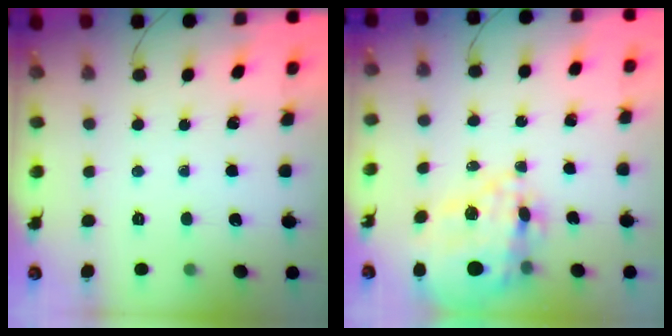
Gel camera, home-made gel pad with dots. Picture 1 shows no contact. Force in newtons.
{"total": 21.9, "press": 21.4, "slide": 4.8}